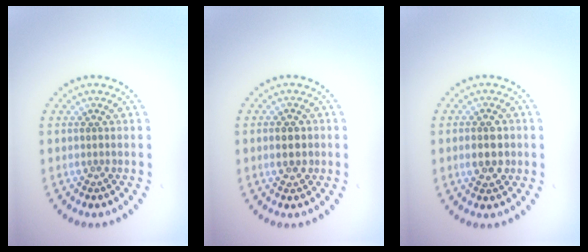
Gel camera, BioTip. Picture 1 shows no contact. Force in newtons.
{"total": 2.6, "press": 2.6, "slide": 0.2}
{"total": 3.0, "press": 3.0, "slide": 0.0}